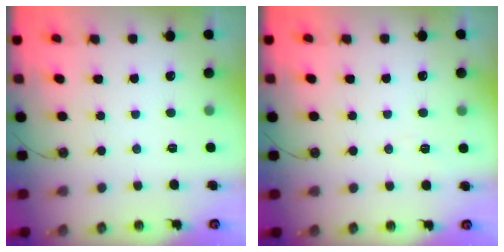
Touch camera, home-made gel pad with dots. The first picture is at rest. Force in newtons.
{"total": 3.7, "press": 3.3, "slide": 1.7}